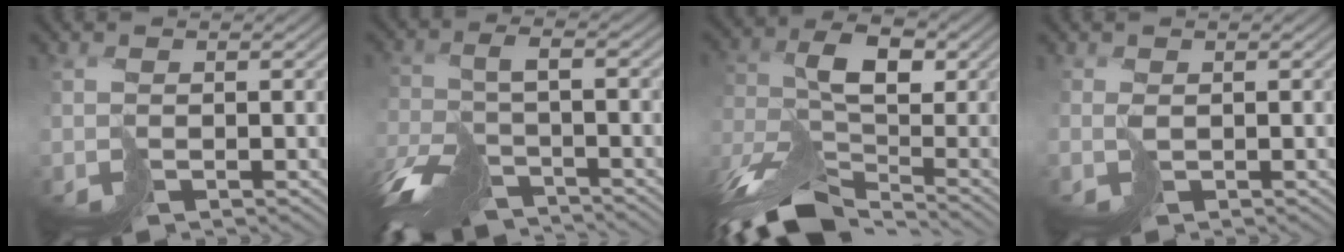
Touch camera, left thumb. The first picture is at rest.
{"total": 9.5, "force": [-7.4, 3.1, 5.2], "torque": [-0.113, -0.014, -0.141]}
{"total": 11.5, "force": [-7.0, 5.2, 7.4], "torque": [-0.154, -0.010, -0.139]}
{"total": 0.6, "force": [0.2, 0.4, -0.4], "torque": [0.008, -0.001, 0.009]}